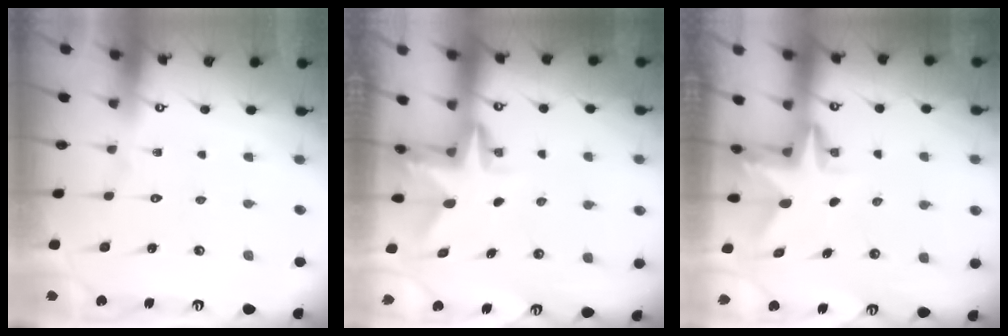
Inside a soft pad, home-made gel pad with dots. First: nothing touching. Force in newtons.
{"total": 2.9, "press": 2.9, "slide": 0.3}
{"total": 2.9, "press": 2.9, "slide": 0.2}